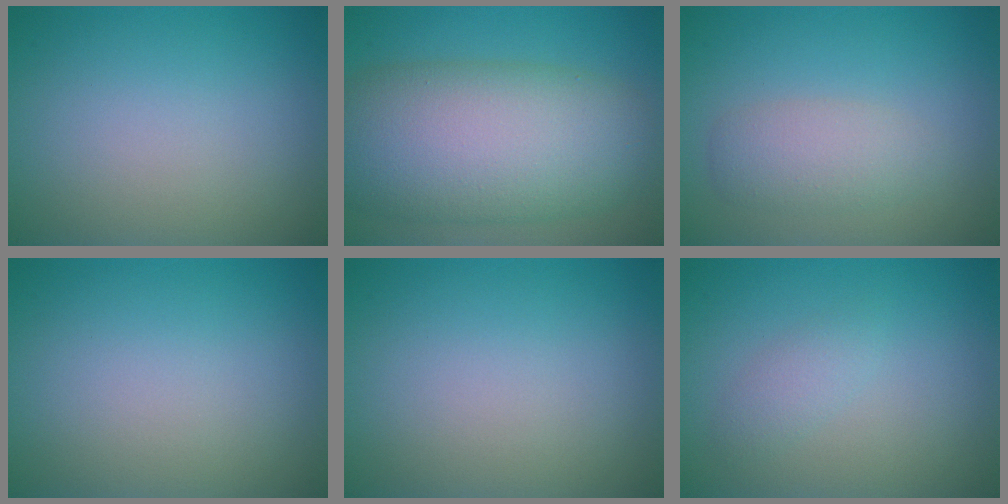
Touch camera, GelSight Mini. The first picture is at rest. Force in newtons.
{"total": 12.2, "press": 12.2, "slide": 0.4}
{"total": 2.8, "press": 2.8, "slide": 0.2}
{"total": 0.0}
{"total": 0.0}
{"total": 1.4, "press": 1.4, "slide": 0.1}